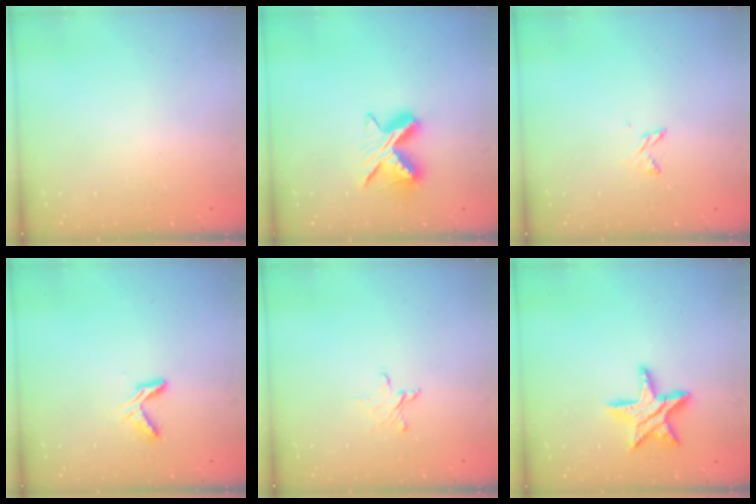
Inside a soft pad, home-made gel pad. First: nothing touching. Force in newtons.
{"total": 9.3, "press": 9.3, "slide": 0.8}
{"total": 2.7, "press": 2.7, "slide": 0.4}
{"total": 5.0, "press": 5.0, "slide": 0.3}
{"total": 3.4, "press": 3.4, "slide": 0.3}
{"total": 12.1, "press": 12.1, "slide": 0.8}